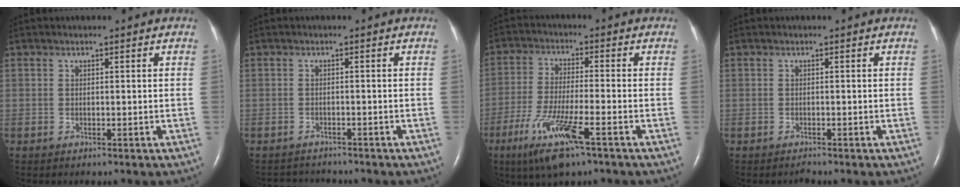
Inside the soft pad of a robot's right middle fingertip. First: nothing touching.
{"total": 3.3, "force": [-3.3, 0.4, -0.2], "torque": [0.002, -0.009, -0.048]}
{"total": 10.4, "force": [-5.7, 1.0, 8.7], "torque": [-0.182, -0.028, -0.103]}
{"total": 0.7, "force": [-0.6, -0.1, 0.1], "torque": [-0.003, -0.003, -0.009]}